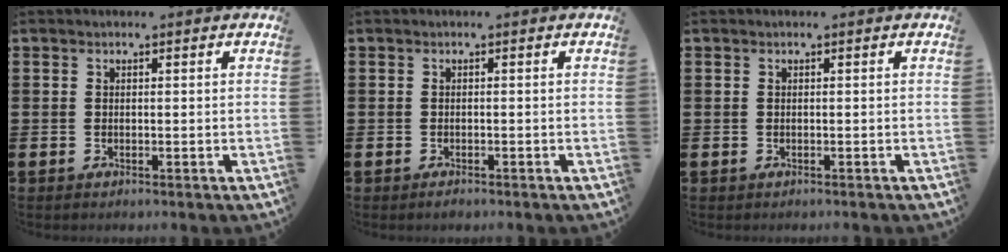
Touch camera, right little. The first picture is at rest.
{"total": 0.6, "force": [-0.4, 0.2, 0.4], "torque": [0.000, -0.005, -0.009]}
{"total": 0.0}